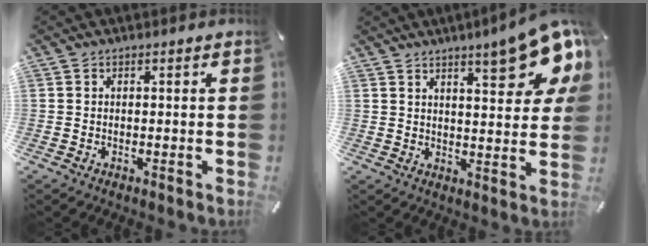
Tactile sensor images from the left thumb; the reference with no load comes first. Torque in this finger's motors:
{"motor_torque": [0.91, 1.27, 1.49, -1.28, 0.21]}